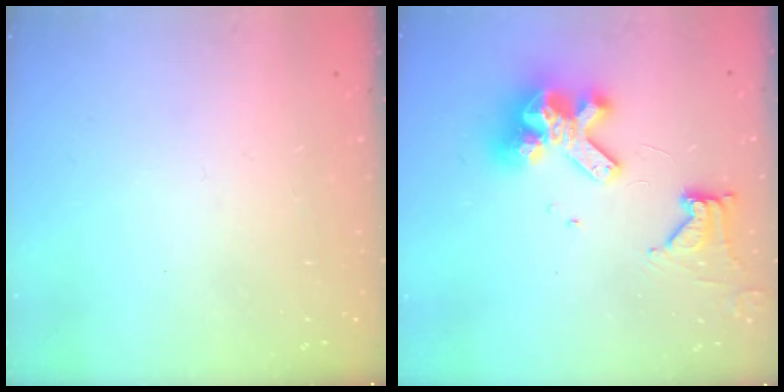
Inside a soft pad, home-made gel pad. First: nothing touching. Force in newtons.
{"total": 14.7, "press": 14.5, "slide": 1.8}